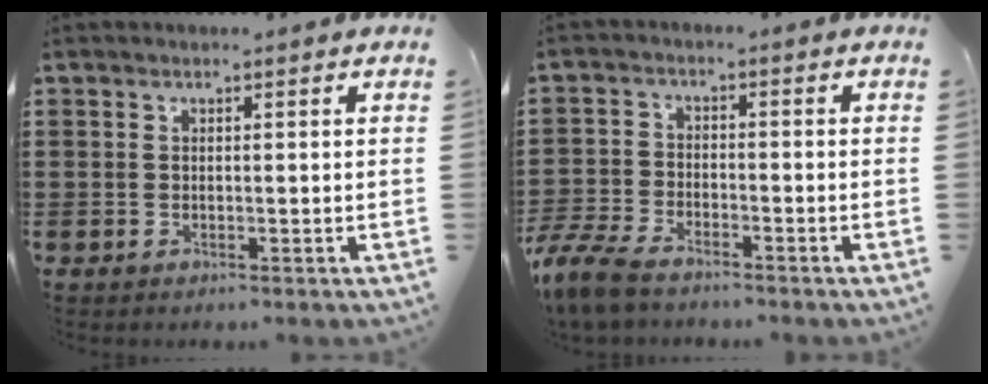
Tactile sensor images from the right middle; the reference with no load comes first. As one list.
[{"total": 6.0, "force": [-5.2, 1.6, 2.6], "torque": [-0.078, -0.003, -0.109]}]